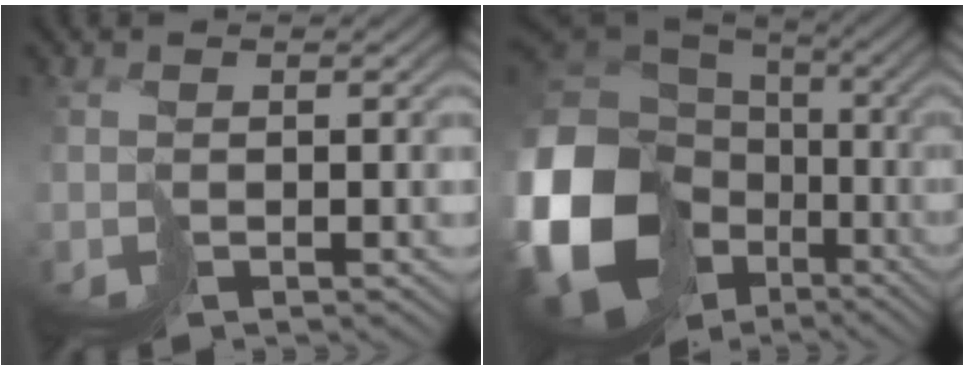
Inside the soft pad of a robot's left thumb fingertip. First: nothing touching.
{"total": 21.6, "force": [-5.8, 17.4, 11.4], "torque": [-0.317, -0.081, -0.100]}